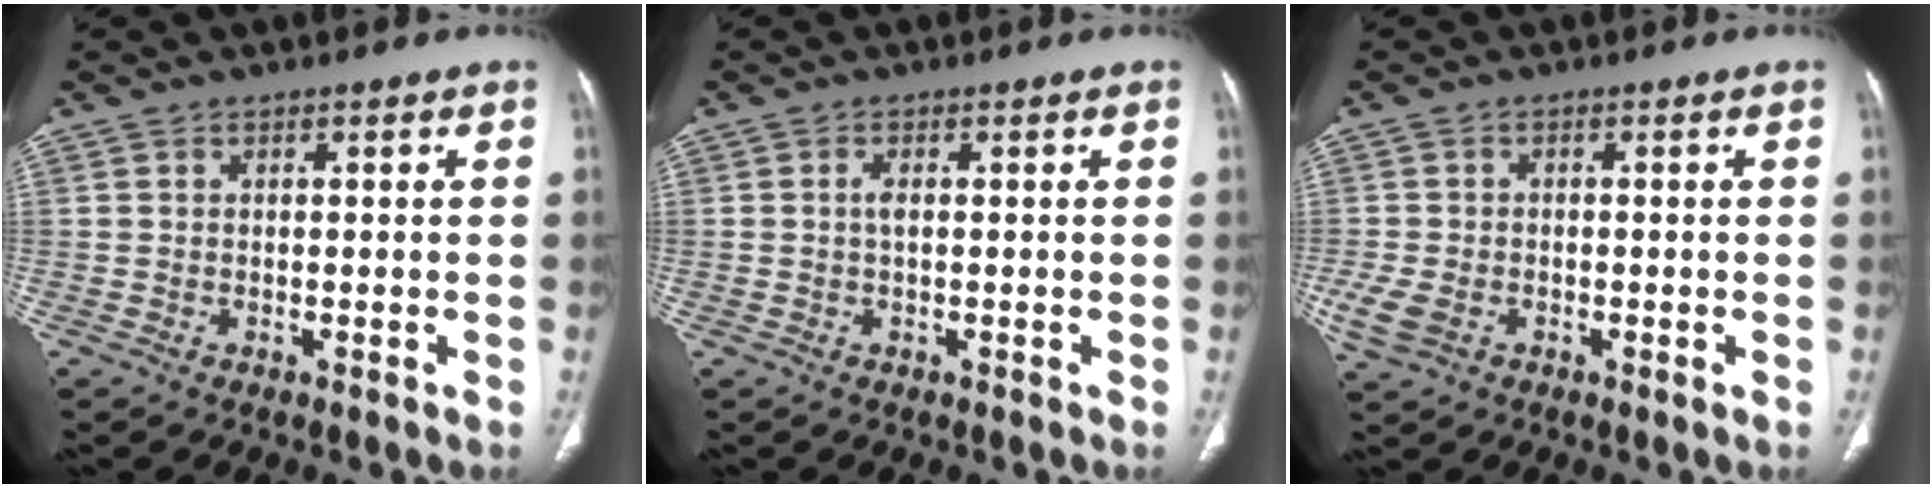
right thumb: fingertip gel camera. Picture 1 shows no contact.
{"total": 1.2, "force": [0.1, 0.5, 1.1], "torque": [-0.024, 0.000, 0.001]}
{"total": 4.9, "force": [-1.6, 3.4, 3.2], "torque": [-0.077, -0.001, -0.026]}